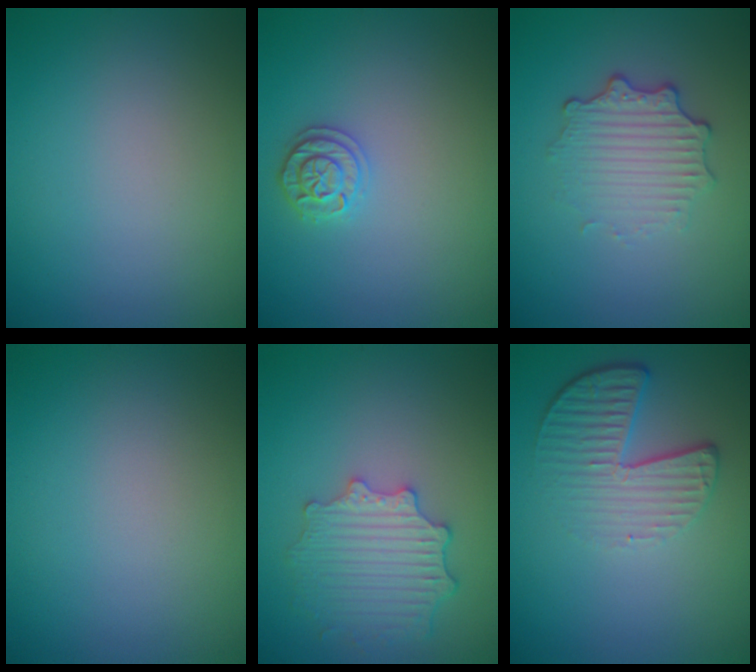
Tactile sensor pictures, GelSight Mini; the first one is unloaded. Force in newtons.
{"total": 1.9, "press": 1.9, "slide": 0.3}
{"total": 3.4, "press": 2.7, "slide": 2.0}
{"total": 0.0}
{"total": 4.5, "press": 4.0, "slide": 2.1}
{"total": 4.5, "press": 3.0, "slide": 3.3}